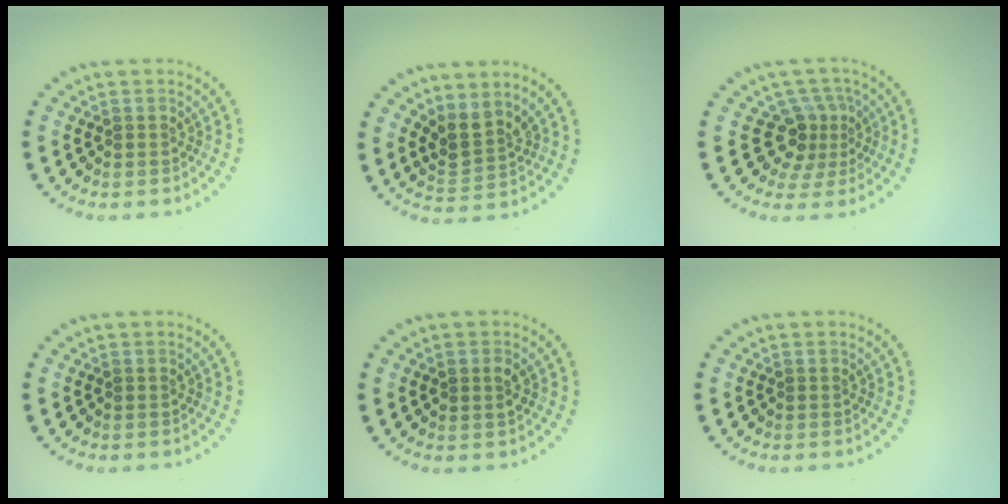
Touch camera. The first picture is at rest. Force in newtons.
{"total": 2.8, "press": 2.0, "slide": 1.9}
{"total": 3.4, "press": 2.3, "slide": 2.5}
{"total": 0.0}
{"total": 1.3, "press": 1.3, "slide": 0.1}
{"total": 0.0}